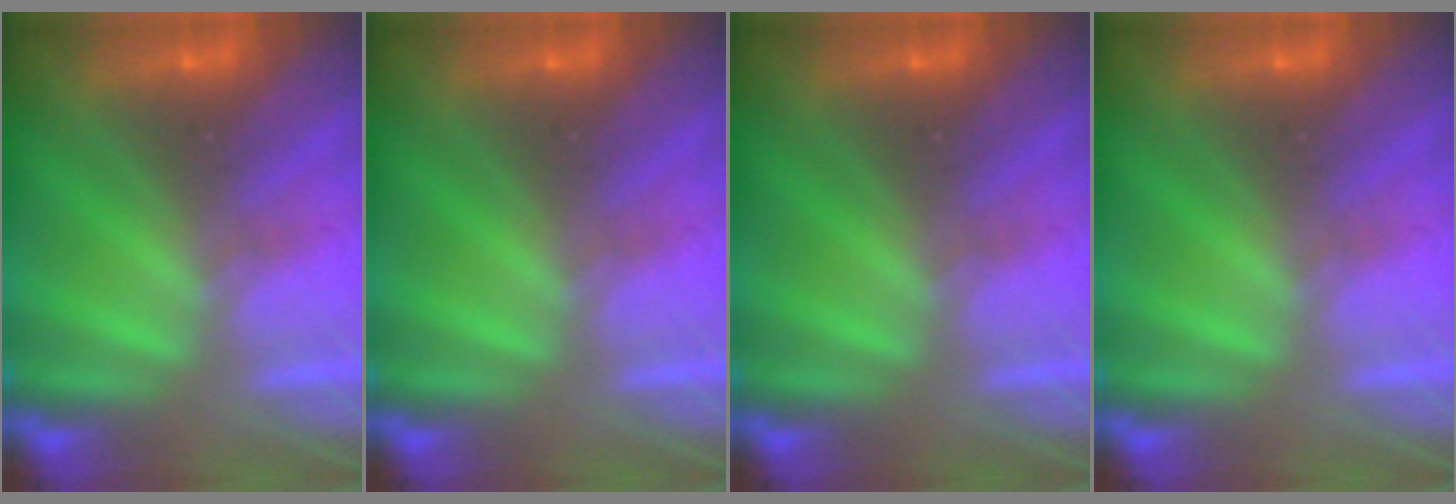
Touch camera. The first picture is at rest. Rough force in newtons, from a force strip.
{"total": 0.0}
{"total": 0.0}
{"total": 0.0}